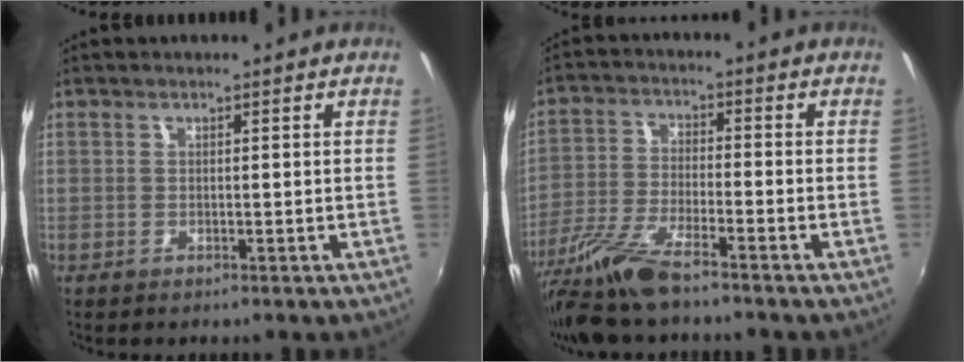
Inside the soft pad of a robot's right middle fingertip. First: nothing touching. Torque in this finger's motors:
{"motor_torque": [1.13, -1.01, 0.59, 0.17]}